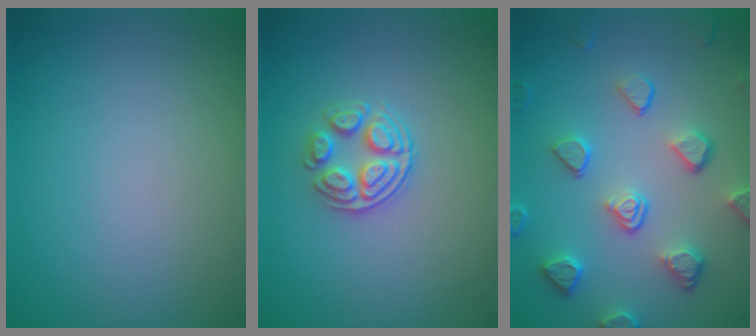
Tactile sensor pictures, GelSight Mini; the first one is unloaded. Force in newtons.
{"total": 3.0, "press": 2.6, "slide": 1.5}
{"total": 5.0, "press": 3.8, "slide": 3.2}